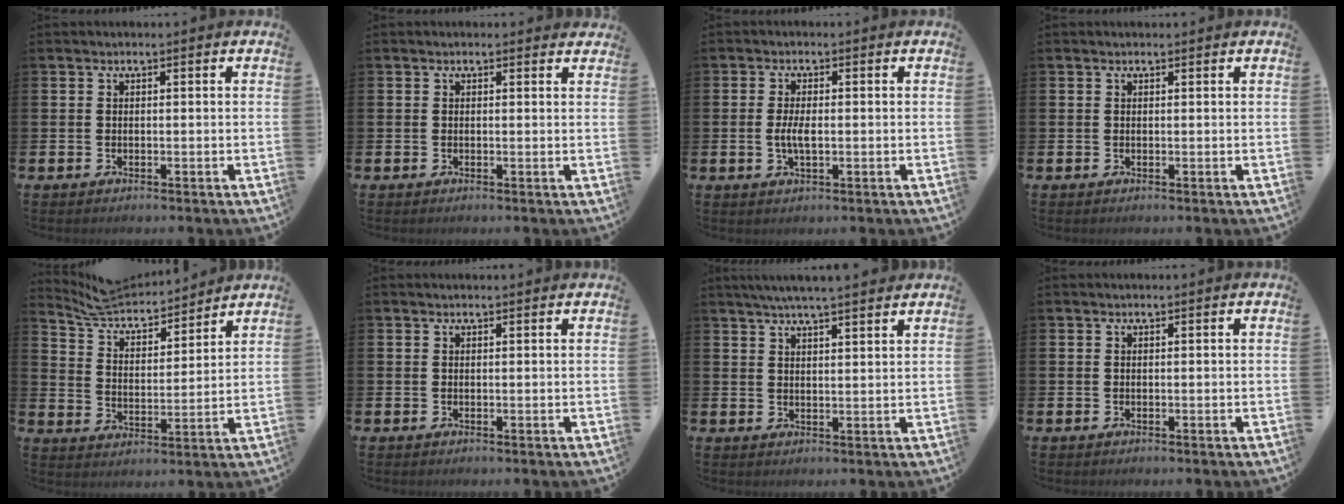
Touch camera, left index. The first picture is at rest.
{"total": 0.5, "force": [0.4, 0.3, 0.1], "torque": [0.005, 0.001, 0.005]}
{"total": 2.9, "force": [-0.2, 1.1, 2.7], "torque": [-0.055, -0.002, -0.007]}
{"total": 0.0}
{"total": 6.5, "force": [6.2, 1.5, 1.0], "torque": [-0.055, -0.047, 0.108]}
{"total": 0.5, "force": [0.5, 0.0, 0.1], "torque": [0.006, -0.003, 0.008]}
{"total": 4.8, "force": [4.5, -0.2, 1.6], "torque": [-0.042, -0.012, 0.082]}
{"total": 0.0}